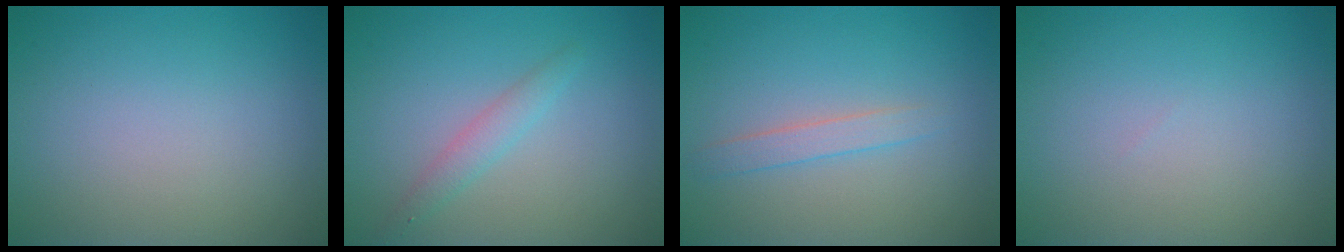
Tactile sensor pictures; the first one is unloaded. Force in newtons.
{"total": 1.7, "press": 1.7, "slide": 0.0}
{"total": 1.6, "press": 1.6, "slide": 0.0}
{"total": 0.0}